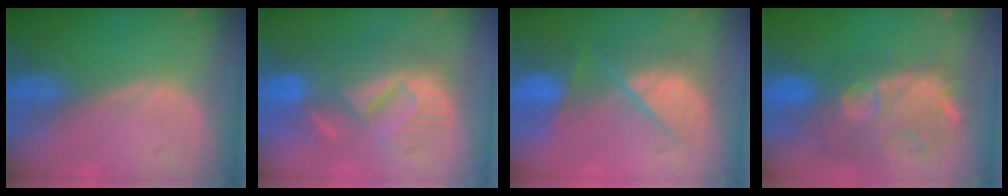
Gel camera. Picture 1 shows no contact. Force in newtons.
{"total": 10.1, "press": 9.4, "slide": 3.5}
{"total": 8.0, "press": 7.6, "slide": 2.4}
{"total": 11.3, "press": 10.5, "slide": 4.4}